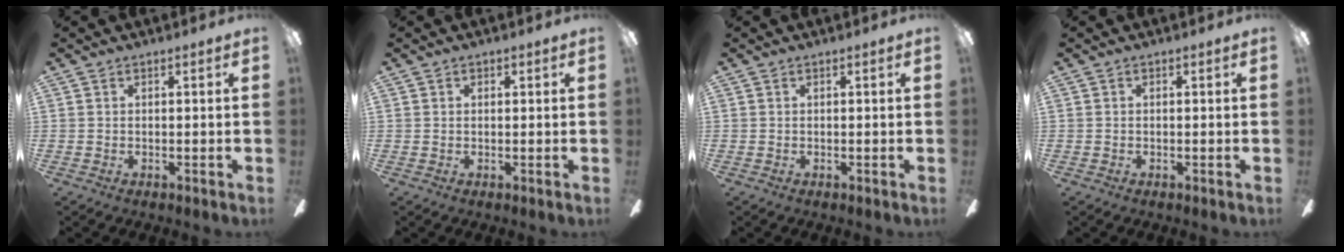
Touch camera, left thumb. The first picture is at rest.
{"total": 0.5, "force": [0.3, 0.5, 0.1], "torque": [0.005, 0.000, 0.003]}
{"total": 0.0}
{"total": 0.0}